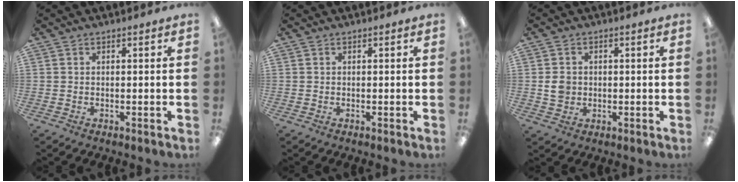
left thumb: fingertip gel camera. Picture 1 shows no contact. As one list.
[{"total": 0.0}, {"total": 3.8, "force": [0.1, 3.3, 1.8], "torque": [-0.026, 0.005, 0.001]}]